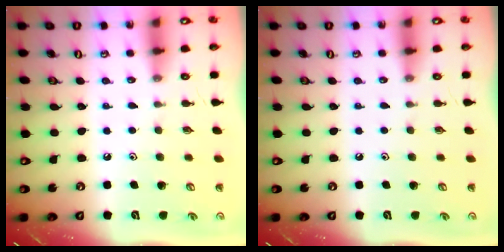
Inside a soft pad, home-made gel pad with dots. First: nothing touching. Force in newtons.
{"total": 0.0}